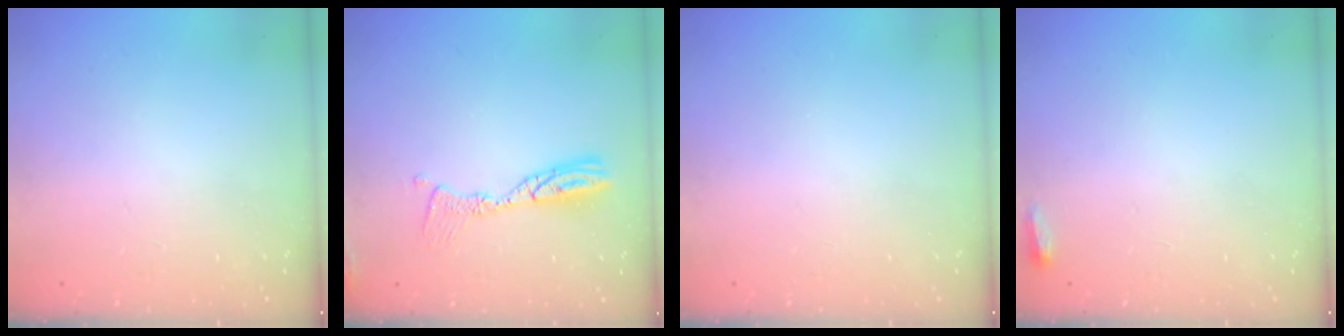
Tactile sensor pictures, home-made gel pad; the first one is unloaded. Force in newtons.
{"total": 10.8, "press": 10.8, "slide": 1.1}
{"total": 2.7, "press": 2.0, "slide": 1.8}
{"total": 2.5, "press": 2.3, "slide": 1.0}